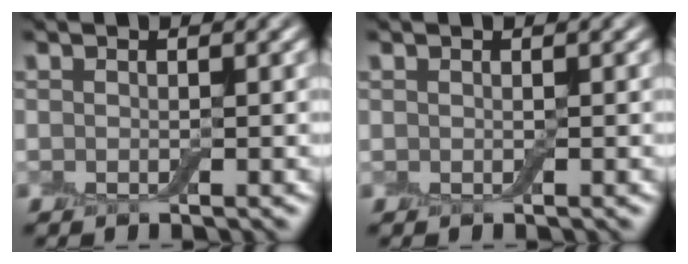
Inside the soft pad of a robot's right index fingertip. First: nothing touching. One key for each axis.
{"total": 0.0}